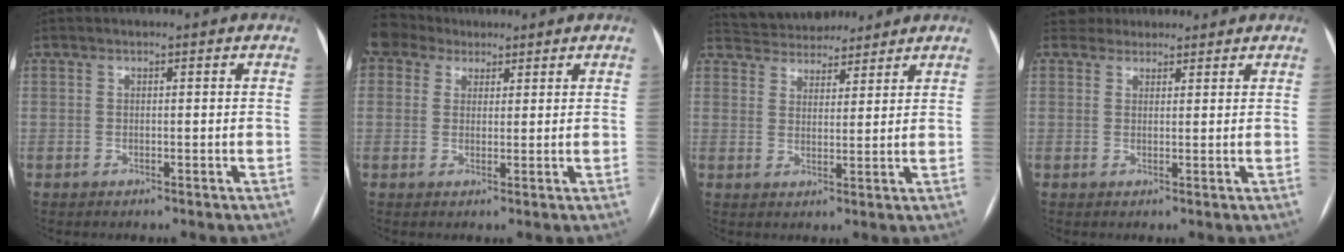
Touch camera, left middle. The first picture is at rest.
{"total": 4.0, "force": [3.3, 2.2, -0.2], "torque": [-0.004, 0.021, 0.064]}
{"total": 10.2, "force": [9.4, 3.4, 2.2], "torque": [-0.032, 0.021, 0.146]}
{"total": 4.1, "force": [3.7, 1.7, -0.1], "torque": [0.010, 0.021, 0.052]}